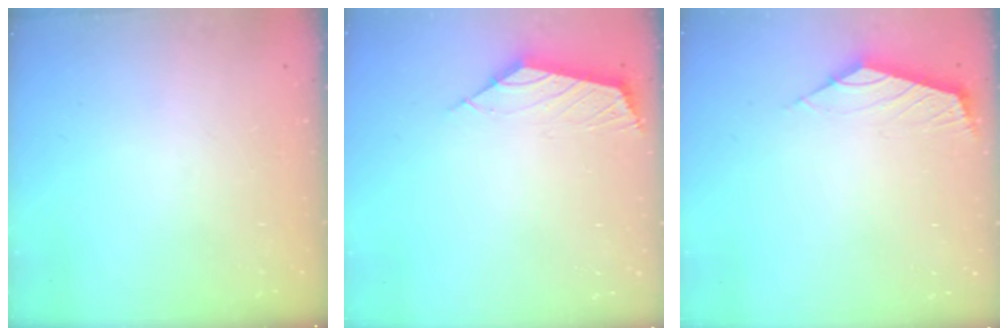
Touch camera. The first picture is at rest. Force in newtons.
{"total": 2.5, "press": 2.4, "slide": 0.7}
{"total": 2.5, "press": 2.5, "slide": 0.6}